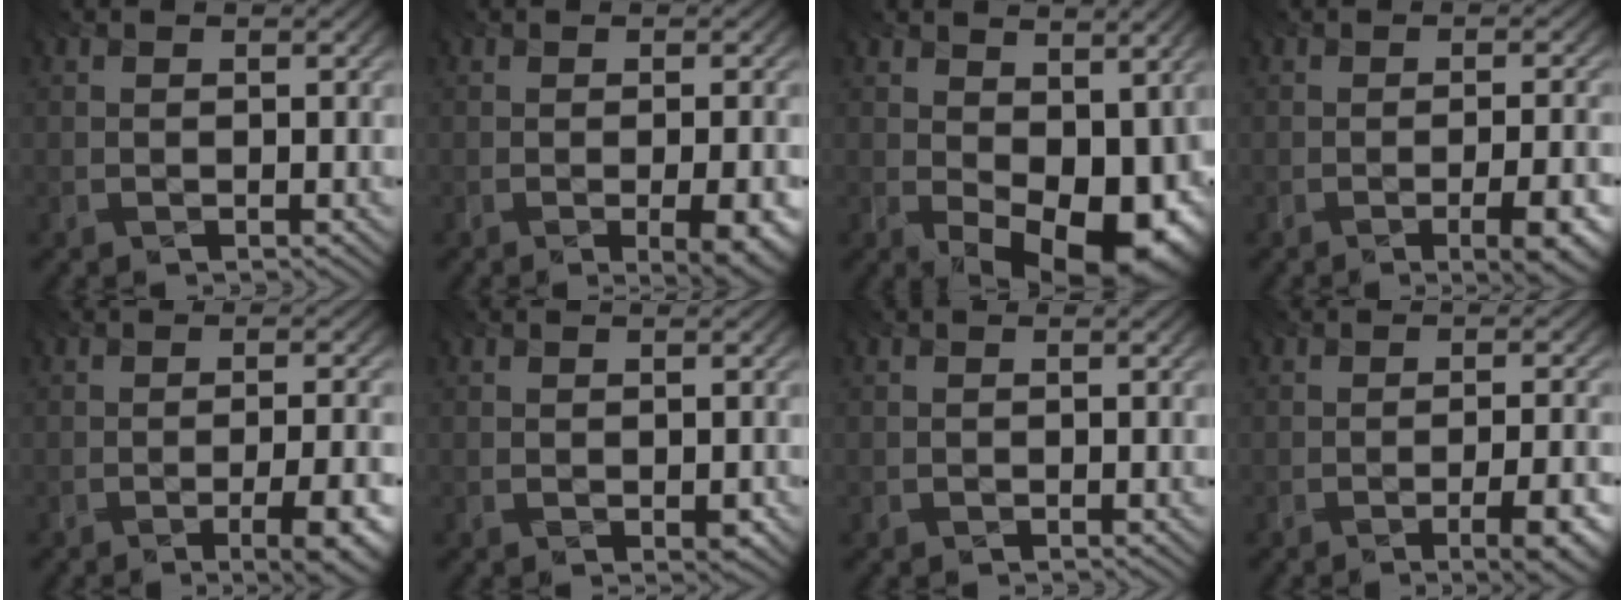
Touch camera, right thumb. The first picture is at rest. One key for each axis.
{"total": 5.5, "fx": -1.8, "fy": 1.5, "fz": 4.9, "tx": -0.044, "ty": 0.007, "tz": -0.031}
{"total": 13.4, "fx": -0.8, "fy": 8.0, "fz": 10.8, "tx": -0.129, "ty": -0.024, "tz": 0.026}
{"total": 5.6, "fx": -2.6, "fy": 1.1, "fz": 4.9, "tx": -0.055, "ty": -0.001, "tz": -0.043}
{"total": 6.5, "fx": -3.0, "fy": 1.2, "fz": 5.6, "tx": -0.063, "ty": 0.001, "tz": -0.047}
{"total": 1.3, "fx": -0.4, "fy": 0.6, "fz": 1.1, "tx": -0.014, "ty": -0.004, "tz": -0.003}
{"total": 0.0}
{"total": 5.7, "fx": -2.8, "fy": 1.2, "fz": 4.8, "tx": -0.051, "ty": -0.001, "tz": -0.044}